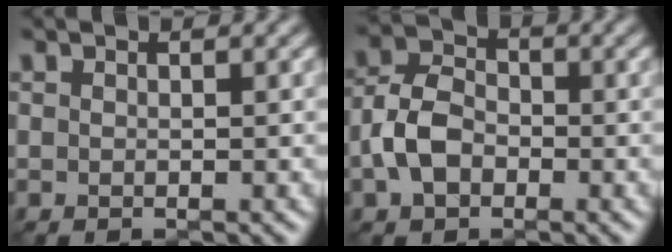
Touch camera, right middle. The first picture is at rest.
{"total": 4.0, "force": [-1.5, 2.8, 2.5], "torque": [-0.047, 0.006, -0.037]}